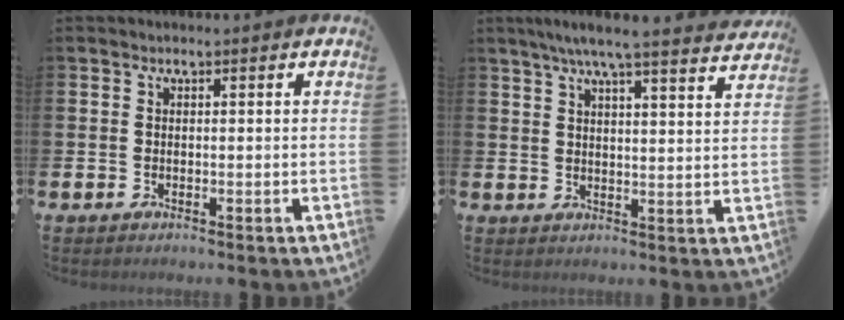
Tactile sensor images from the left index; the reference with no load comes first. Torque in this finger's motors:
{"motor_torque": [1.01, -1.13, 0.33, 0.21]}